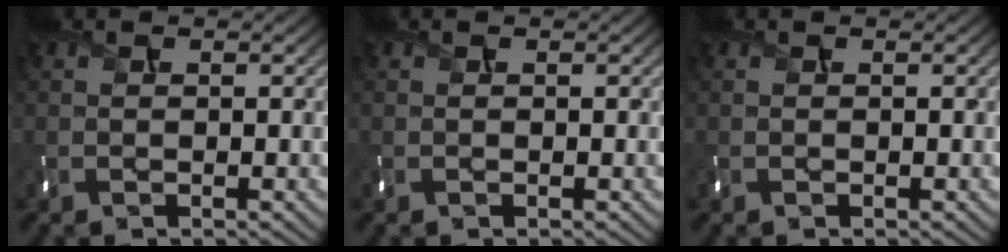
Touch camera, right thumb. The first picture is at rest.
{"total": 0.0}
{"total": 0.0}